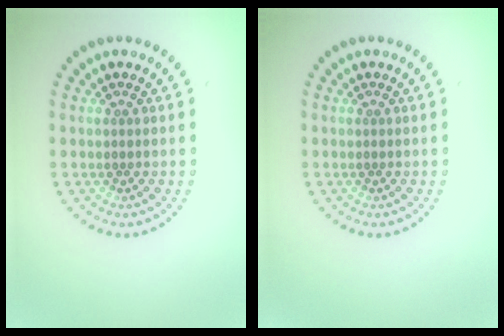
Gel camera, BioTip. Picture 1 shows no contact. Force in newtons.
{"total": 0.0}